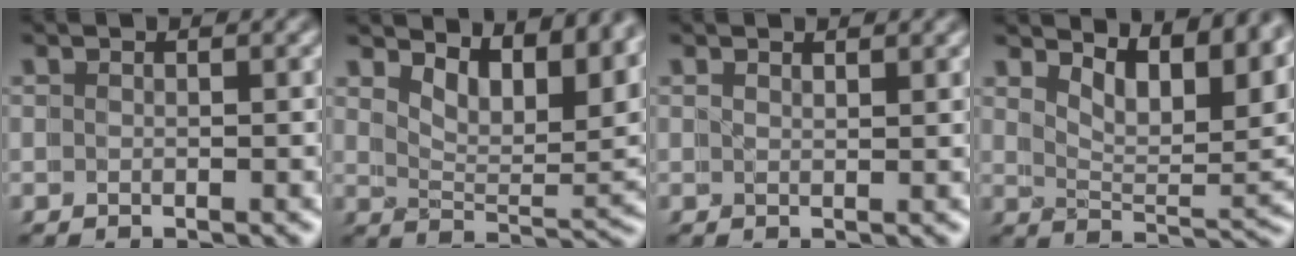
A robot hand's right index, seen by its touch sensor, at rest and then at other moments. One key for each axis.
{"total": 5.0, "fx": 4.1, "fy": 0.8, "fz": 2.8, "tx": -0.021, "ty": 0.003, "tz": 0.060}
{"total": 2.0, "fx": 0.6, "fy": -1.3, "fz": -1.3, "tx": 0.020, "ty": -0.005, "tz": 0.016}
{"total": 5.3, "fx": 4.1, "fy": 0.9, "fz": 3.3, "tx": -0.027, "ty": 0.004, "tz": 0.062}